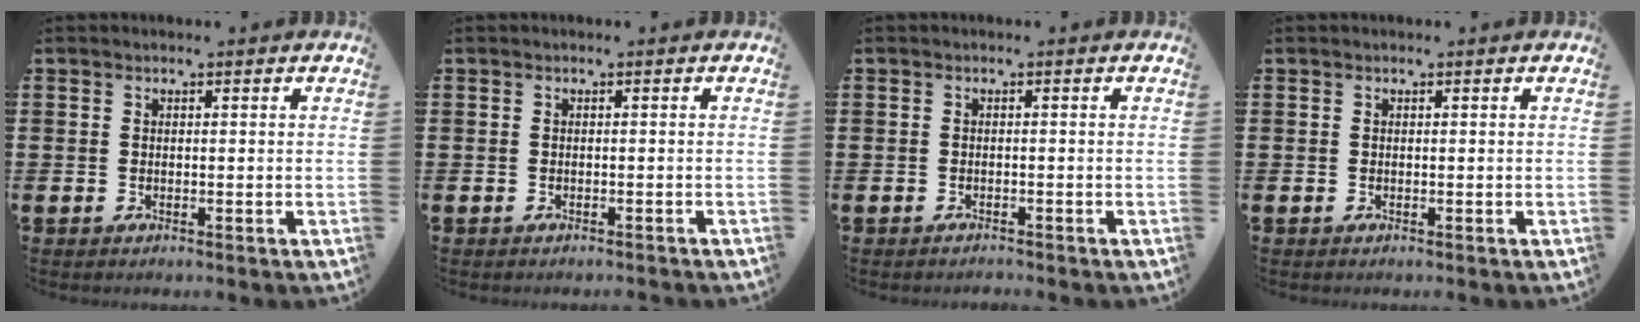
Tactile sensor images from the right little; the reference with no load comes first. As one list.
[{"total": 0.0}, {"total": 0.6, "force": [-0.6, 0.0, -0.1], "torque": [-0.001, -0.002, -0.012]}, {"total": 0.0}]